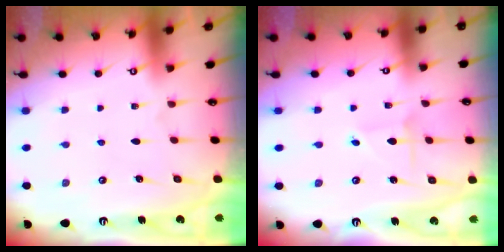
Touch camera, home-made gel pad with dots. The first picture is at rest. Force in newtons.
{"total": 1.8, "press": 1.8, "slide": 0.1}